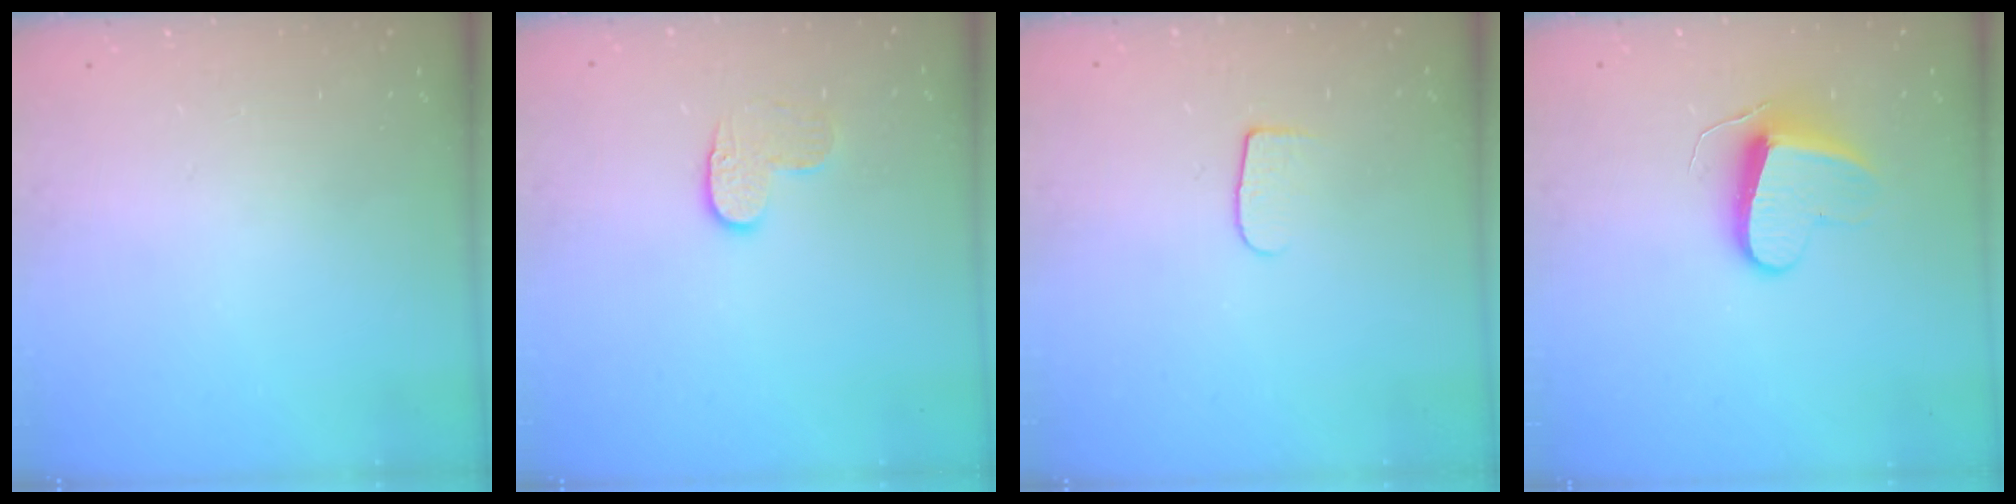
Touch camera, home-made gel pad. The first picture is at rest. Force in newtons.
{"total": 6.7, "press": 6.7, "slide": 0.5}
{"total": 5.8, "press": 5.8, "slide": 0.7}
{"total": 10.9, "press": 10.9, "slide": 0.7}